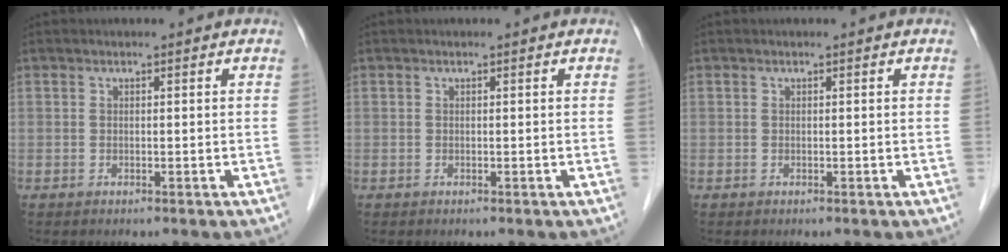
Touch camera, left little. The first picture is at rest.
{"total": 0.0}
{"total": 0.0}